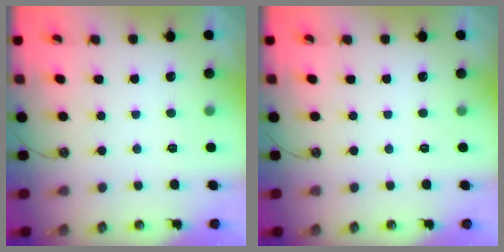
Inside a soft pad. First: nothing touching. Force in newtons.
{"total": 0.0}